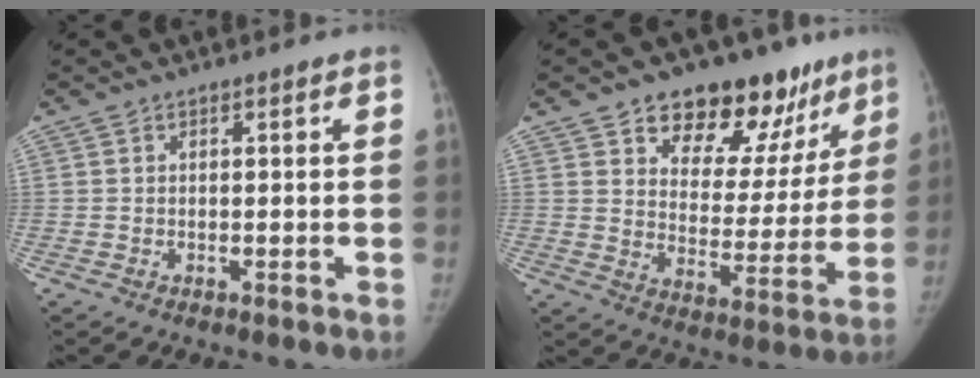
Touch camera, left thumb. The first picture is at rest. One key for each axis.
{"total": 19.3, "fx": 12.5, "fy": 11.1, "fz": 9.6, "tx": -0.061, "ty": -0.056, "tz": 0.179}